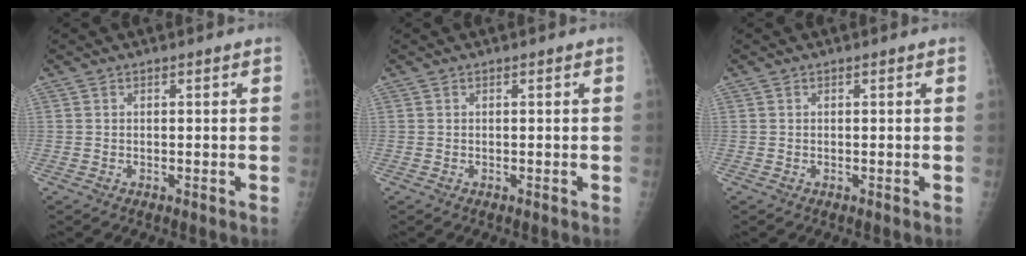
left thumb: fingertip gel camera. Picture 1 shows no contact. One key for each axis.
{"total": 0.0}
{"total": 0.0}